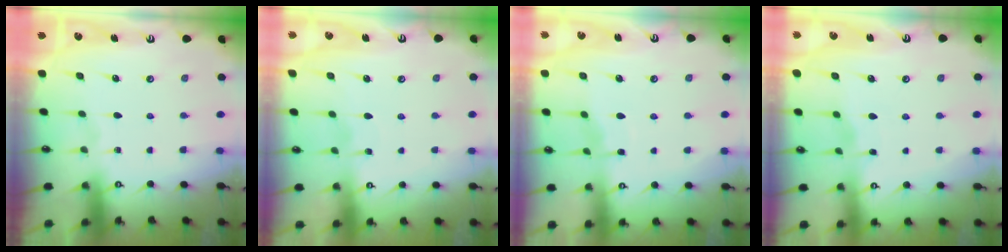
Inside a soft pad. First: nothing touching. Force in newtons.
{"total": 5.5, "press": 5.5, "slide": 0.5}
{"total": 4.2, "press": 4.2, "slide": 0.5}
{"total": 2.7, "press": 2.6, "slide": 0.3}